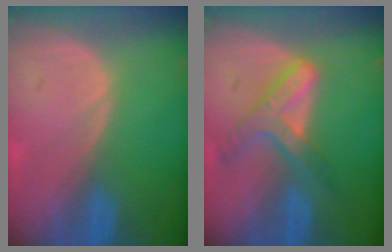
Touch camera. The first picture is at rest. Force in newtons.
{"total": 7.0, "press": 5.9, "slide": 3.7}